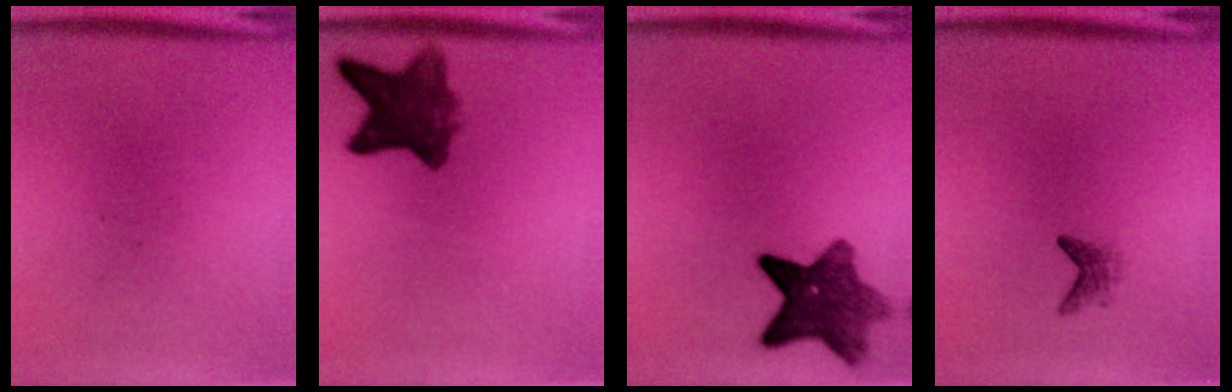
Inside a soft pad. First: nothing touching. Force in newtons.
{"total": 7.5}
{"total": 9.0}
{"total": 1.5}